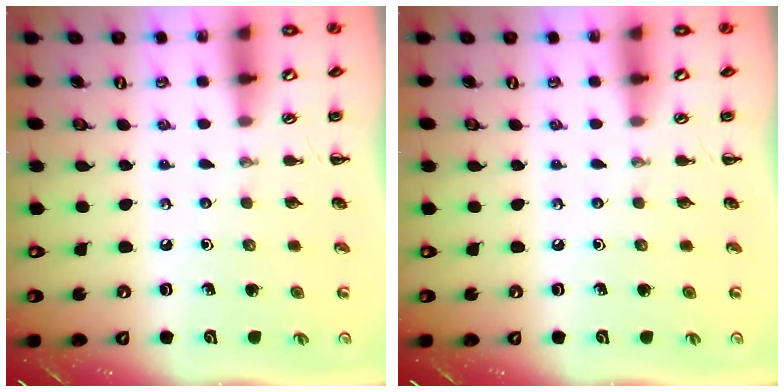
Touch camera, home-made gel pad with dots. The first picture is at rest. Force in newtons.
{"total": 0.0}